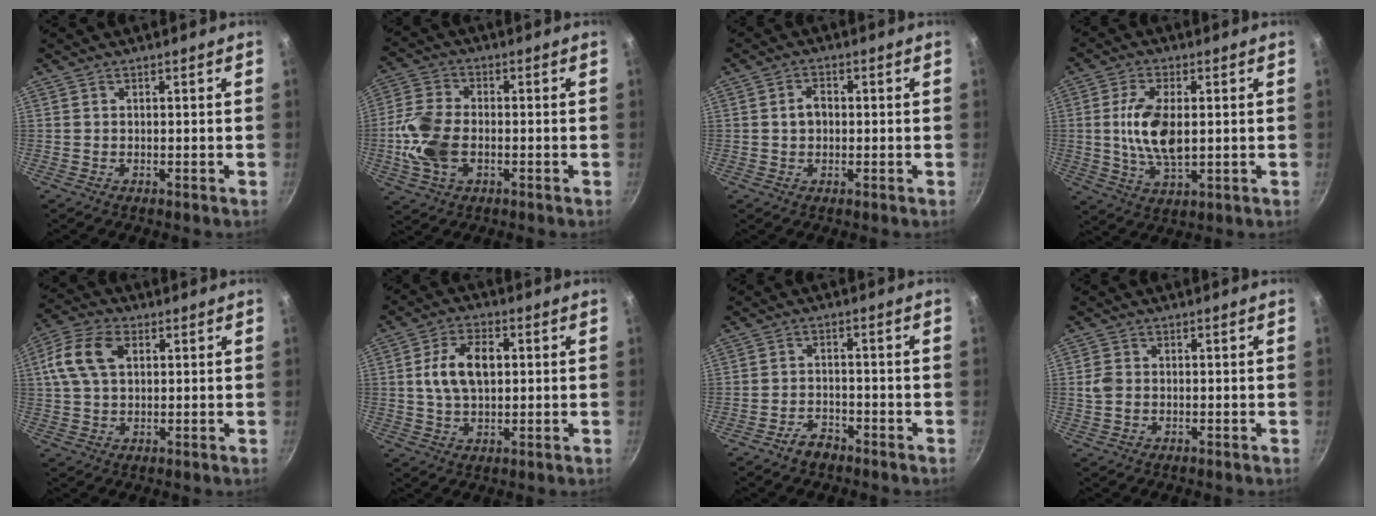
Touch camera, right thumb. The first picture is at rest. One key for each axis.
{"total": 10.9, "fx": -2.1, "fy": 6.9, "fz": 8.2, "tx": -0.166, "ty": 0.016, "tz": -0.048}
{"total": 3.3, "fx": 0.1, "fy": 2.5, "fz": 2.2, "tx": -0.024, "ty": 0.012, "tz": -0.001}
{"total": 10.8, "fx": 0.6, "fy": 5.4, "fz": 9.3, "tx": -0.176, "ty": -0.001, "tz": 0.014}
{"total": 10.2, "fx": 2.7, "fy": 6.5, "fz": 7.3, "tx": -0.139, "ty": 0.014, "tz": 0.040}
{"total": 10.1, "fx": 1.4, "fy": 6.2, "fz": 7.8, "tx": -0.125, "ty": 0.010, "tz": 0.022}
{"total": 3.7, "fx": -2.8, "fy": 1.9, "fz": 1.2, "tx": -0.013, "ty": 0.029, "tz": -0.047}
{"total": 3.2, "fx": -0.2, "fy": 2.6, "fz": 1.8, "tx": -0.033, "ty": 0.004, "tz": -0.006}